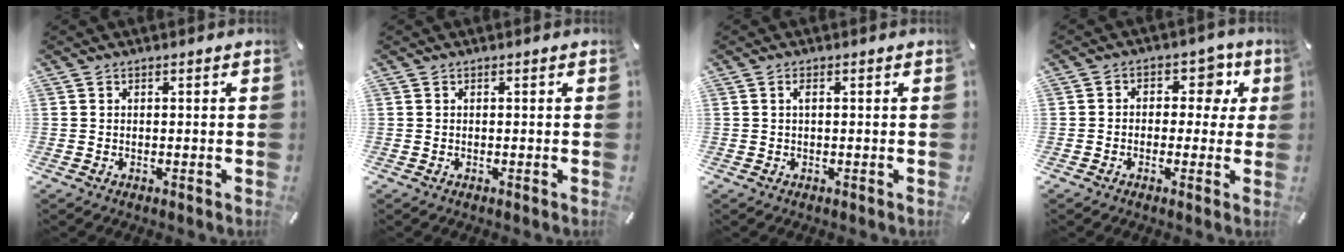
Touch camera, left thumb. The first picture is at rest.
{"total": 0.0}
{"total": 1.1, "force": [0.1, 0.2, 1.1], "torque": [-0.021, 0.002, 0.002]}
{"total": 6.6, "force": [0.8, 5.4, 3.8], "torque": [-0.042, 0.001, 0.006]}